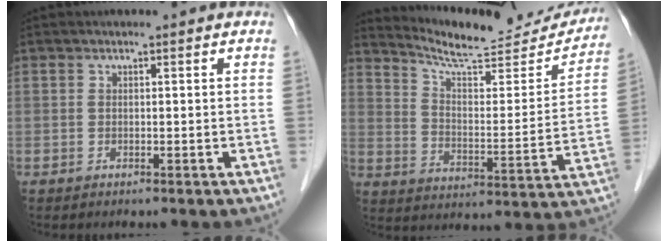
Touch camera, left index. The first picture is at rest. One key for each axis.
{"total": 18.6, "fx": 17.9, "fy": 2.3, "fz": 4.8, "tx": -0.075, "ty": -0.042, "tz": 0.247}